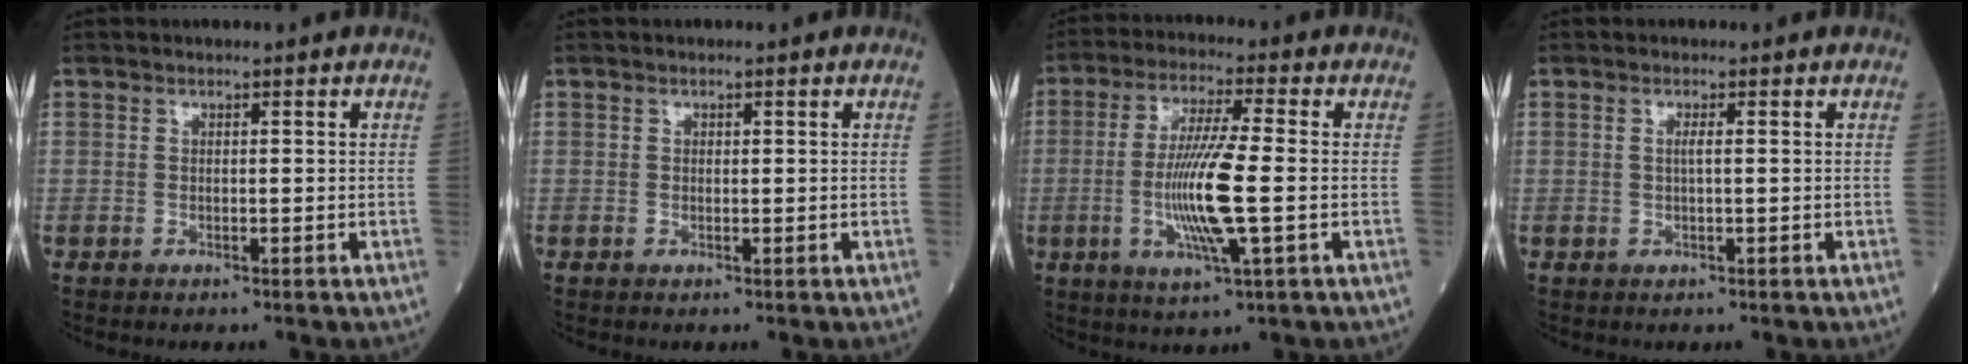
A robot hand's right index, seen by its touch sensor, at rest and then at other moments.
{"total": 0.0}
{"total": 11.3, "force": [-1.7, 0.5, 11.1], "torque": [-0.221, -0.010, -0.037]}
{"total": 1.0, "force": [0.2, 0.0, 1.0], "torque": [-0.023, 0.000, 0.002]}